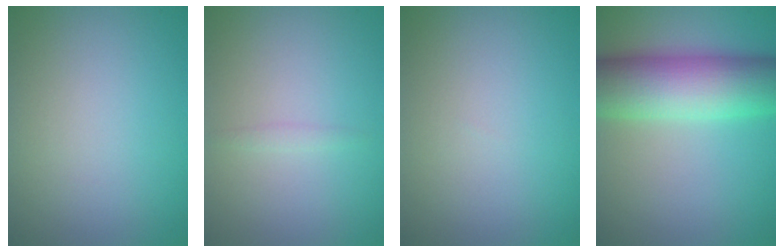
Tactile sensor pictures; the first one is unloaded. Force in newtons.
{"total": 0.7, "press": 0.7, "slide": 0.0}
{"total": 0.0}
{"total": 10.2, "press": 10.2, "slide": 0.3}